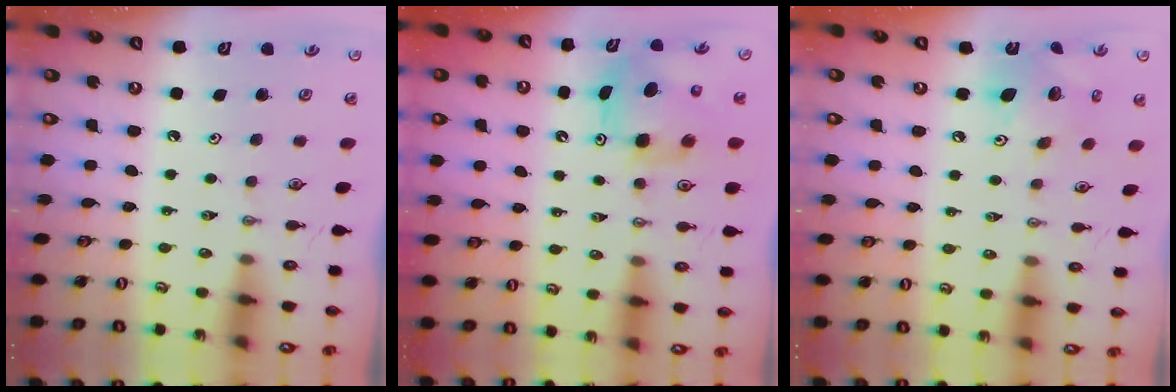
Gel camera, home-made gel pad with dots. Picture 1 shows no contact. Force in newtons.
{"total": 8.1, "press": 8.0, "slide": 0.6}
{"total": 12.6, "press": 12.6, "slide": 1.4}